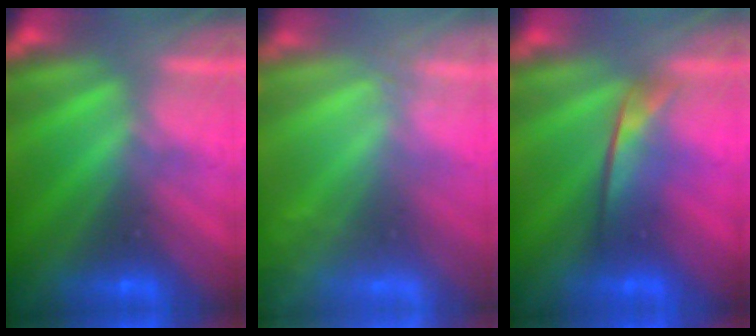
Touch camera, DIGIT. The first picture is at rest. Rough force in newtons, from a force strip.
{"total": 2.4}
{"total": 2.0}